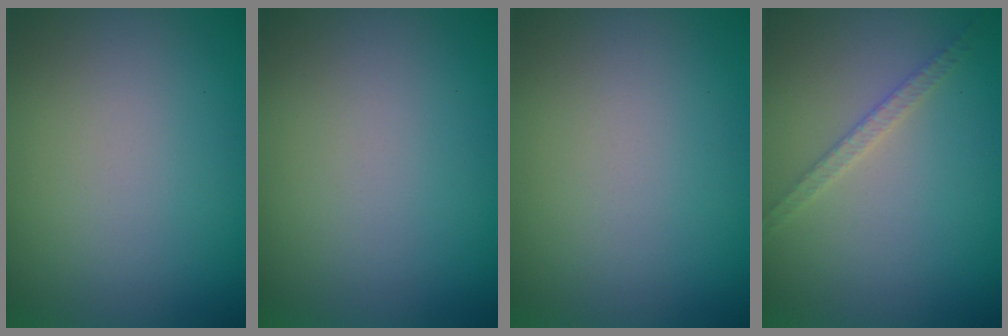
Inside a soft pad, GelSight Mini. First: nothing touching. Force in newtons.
{"total": 0.0}
{"total": 0.0}
{"total": 1.7, "press": 1.7, "slide": 0.2}